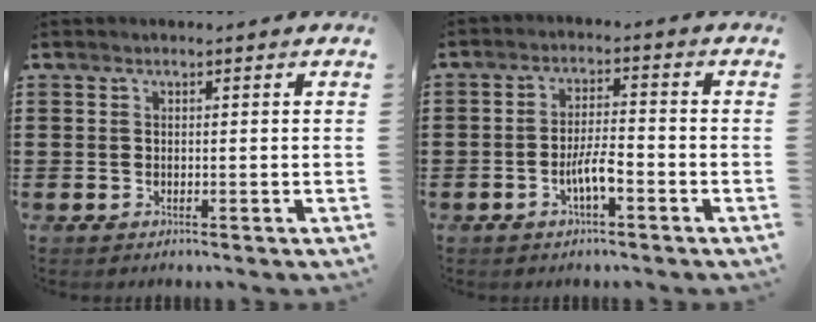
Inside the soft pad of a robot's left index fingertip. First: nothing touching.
{"total": 4.8, "force": [-1.9, 1.2, 4.3], "torque": [-0.087, 0.004, -0.039]}